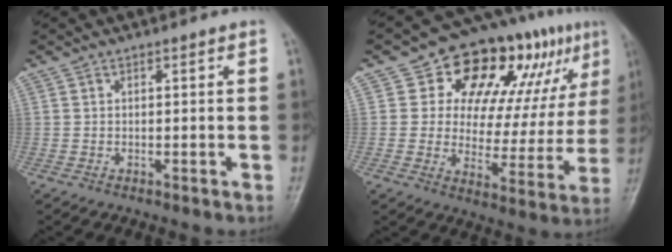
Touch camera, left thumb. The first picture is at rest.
{"total": 21.5, "force": [10.0, 11.7, 15.1], "torque": [-0.144, -0.009, 0.144]}